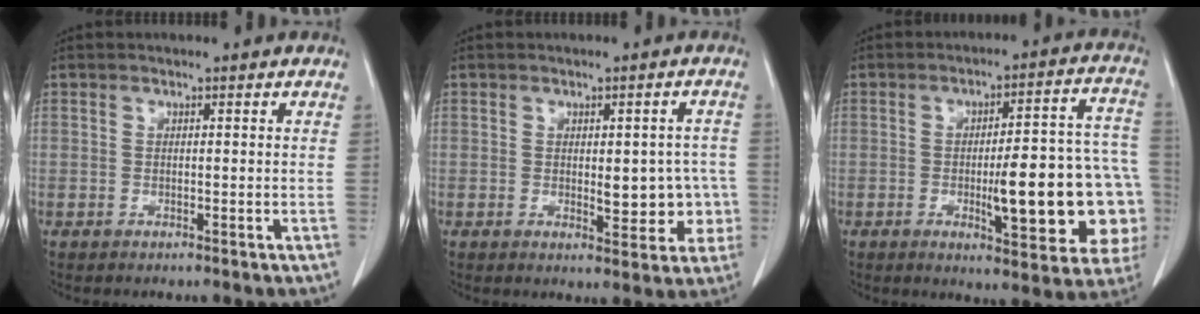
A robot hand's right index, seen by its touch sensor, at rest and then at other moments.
{"total": 6.7, "force": [-0.8, 3.2, 5.9], "torque": [-0.061, 0.009, -0.002]}
{"total": 18.8, "force": [-3.8, 4.0, 18.0], "torque": [-0.152, 0.034, -0.033]}